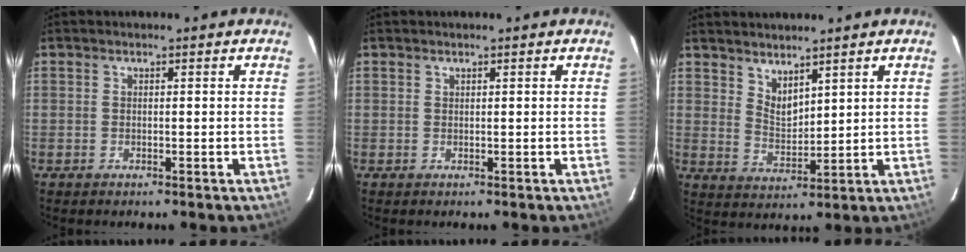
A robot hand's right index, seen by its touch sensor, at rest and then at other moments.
{"total": 0.0}
{"total": 4.8, "force": [4.0, 1.7, 2.1], "torque": [-0.033, -0.008, 0.078]}